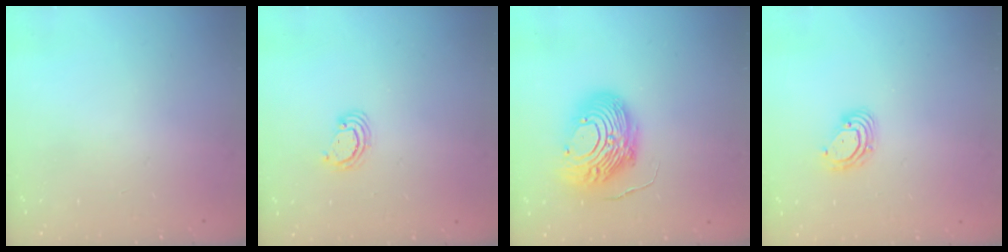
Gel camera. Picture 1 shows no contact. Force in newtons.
{"total": 3.1, "press": 3.1, "slide": 0.3}
{"total": 14.6, "press": 14.6, "slide": 1.5}
{"total": 5.6, "press": 5.6, "slide": 0.7}